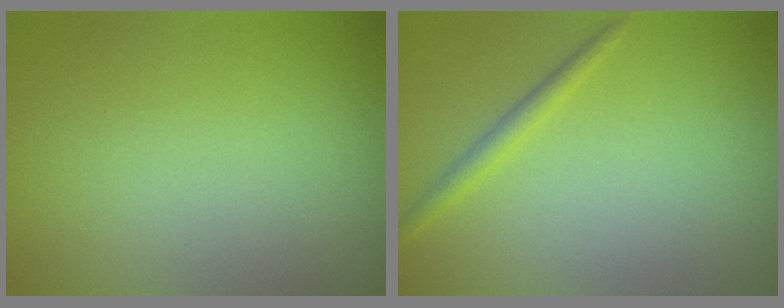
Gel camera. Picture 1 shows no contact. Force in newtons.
{"total": 1.4, "press": 1.4, "slide": 0.1}